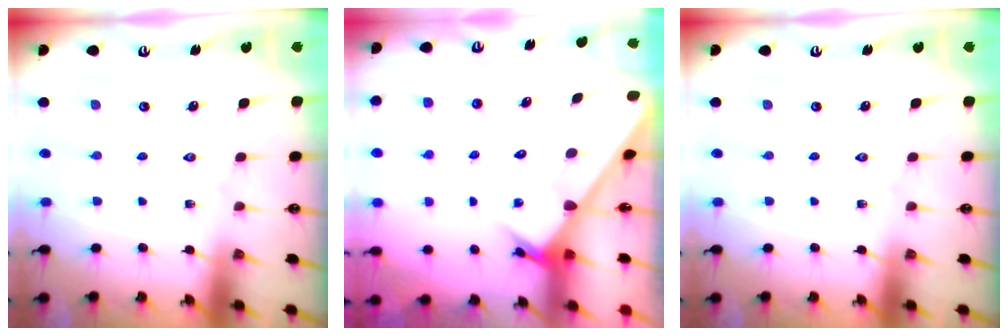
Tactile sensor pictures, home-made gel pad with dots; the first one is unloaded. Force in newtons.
{"total": 2.8, "press": 2.8, "slide": 0.0}
{"total": 0.0}